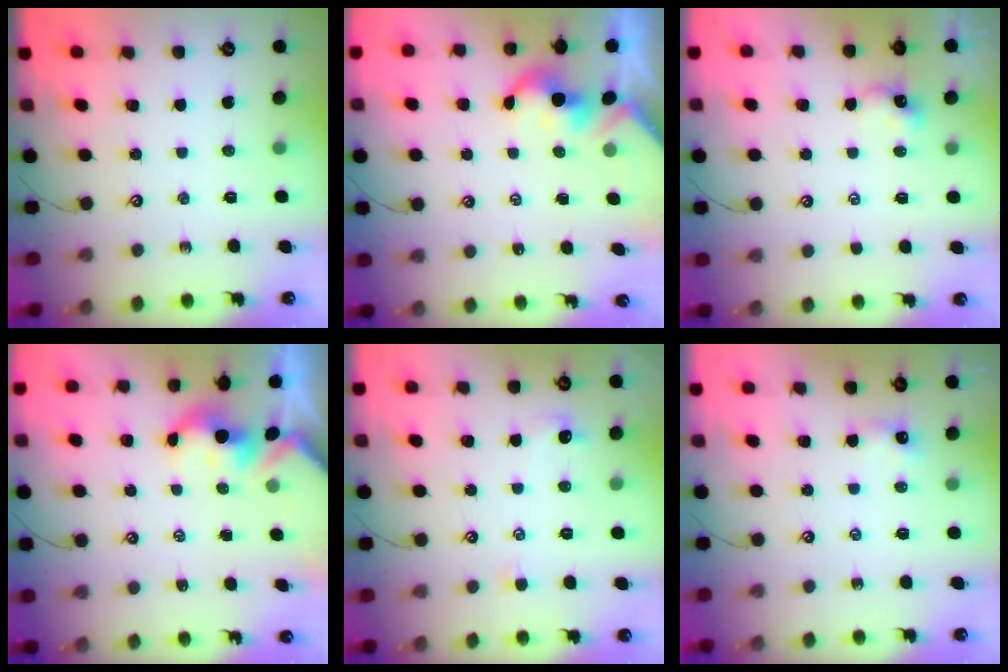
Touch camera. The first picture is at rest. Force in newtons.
{"total": 2.3, "press": 2.2, "slide": 0.3}
{"total": 2.1, "press": 2.1, "slide": 0.2}
{"total": 1.5, "press": 1.5, "slide": 0.2}
{"total": 1.0, "press": 0.8, "slide": 0.6}
{"total": 3.5, "press": 3.5, "slide": 0.5}